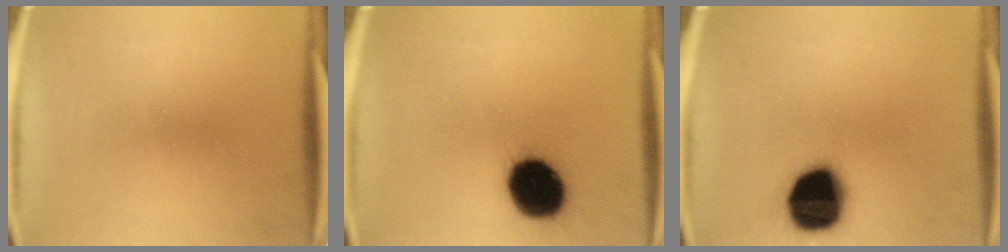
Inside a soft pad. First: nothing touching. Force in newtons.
{"total": 18.6}
{"total": 19.4}